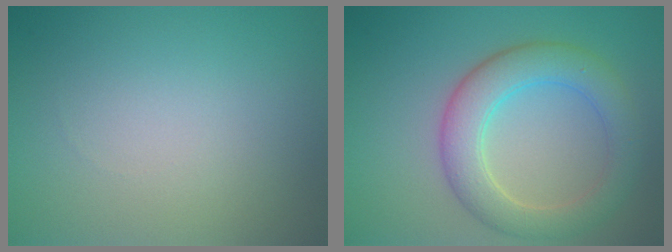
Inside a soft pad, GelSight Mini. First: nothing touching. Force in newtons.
{"total": 5.4, "press": 5.4, "slide": 0.3}